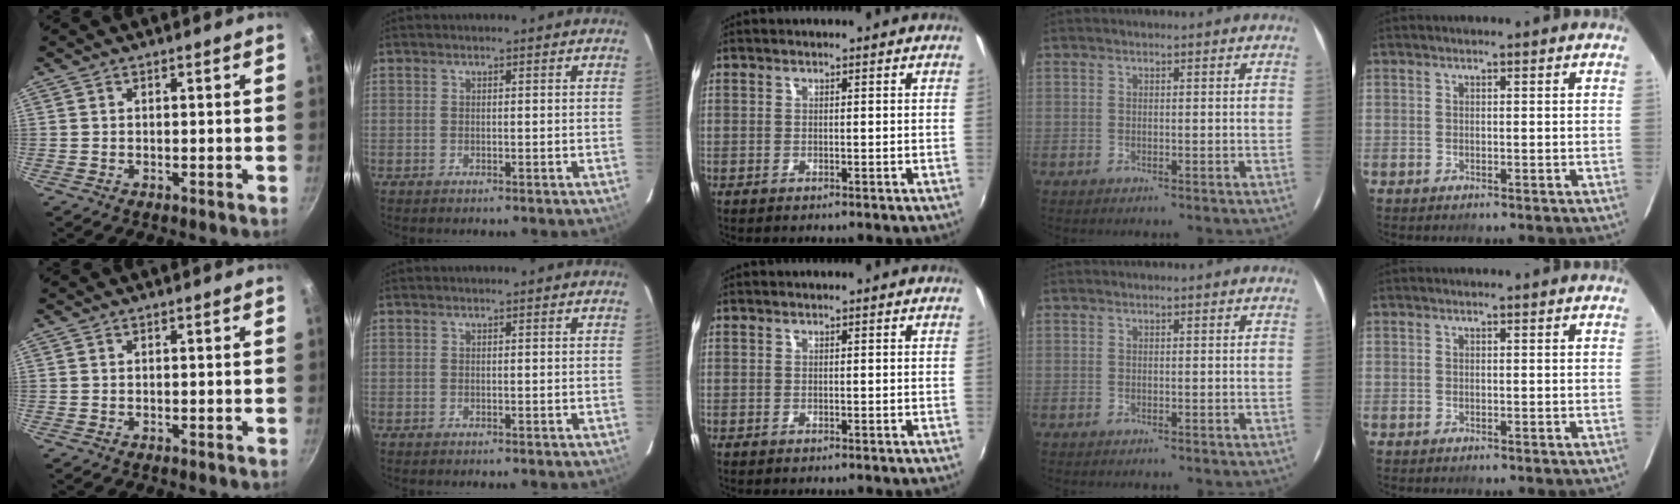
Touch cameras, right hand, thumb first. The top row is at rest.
{}